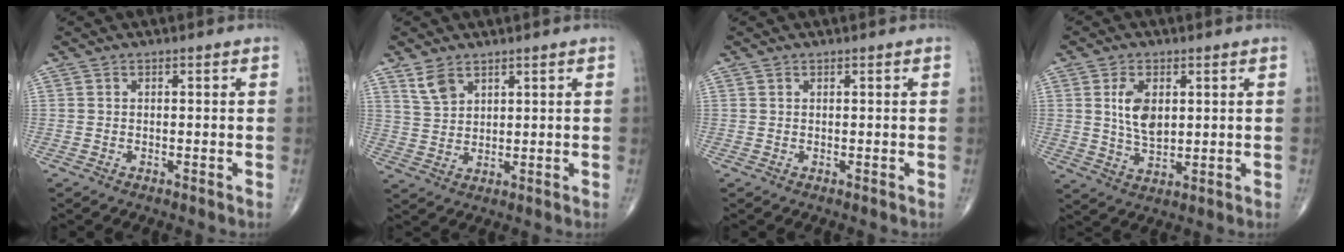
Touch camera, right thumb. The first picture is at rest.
{"total": 4.5, "force": [3.0, 2.4, 2.2], "torque": [-0.036, -0.013, 0.069]}
{"total": 0.0}
{"total": 7.1, "force": [1.7, 4.1, 5.6], "torque": [-0.093, -0.011, 0.036]}